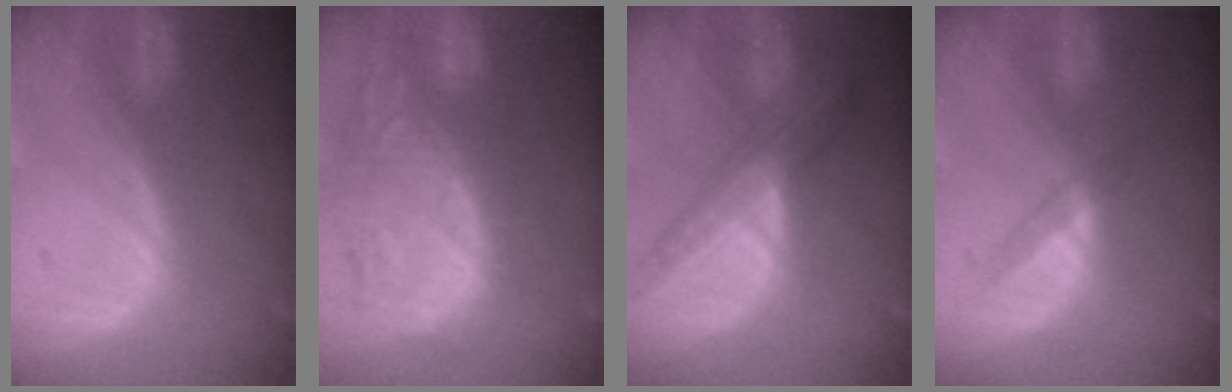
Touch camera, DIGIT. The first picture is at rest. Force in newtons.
{"total": 11.8, "press": 11.2, "slide": 3.9}
{"total": 7.8, "press": 7.2, "slide": 3.0}
{"total": 2.4, "press": 2.2, "slide": 1.1}